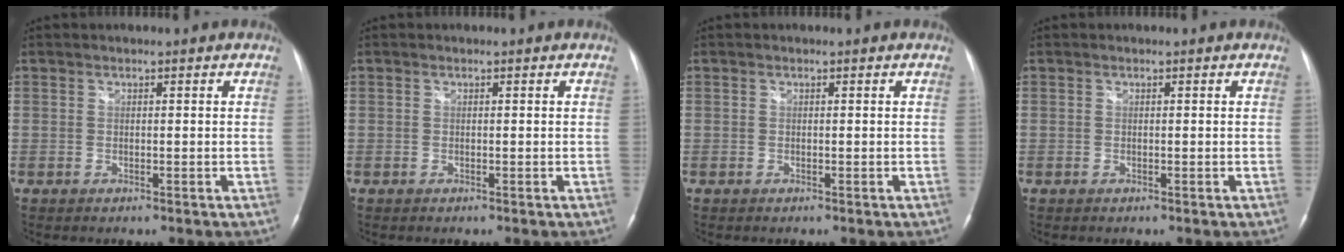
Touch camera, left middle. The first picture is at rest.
{"total": 0.0}
{"total": 0.0}
{"total": 0.0}